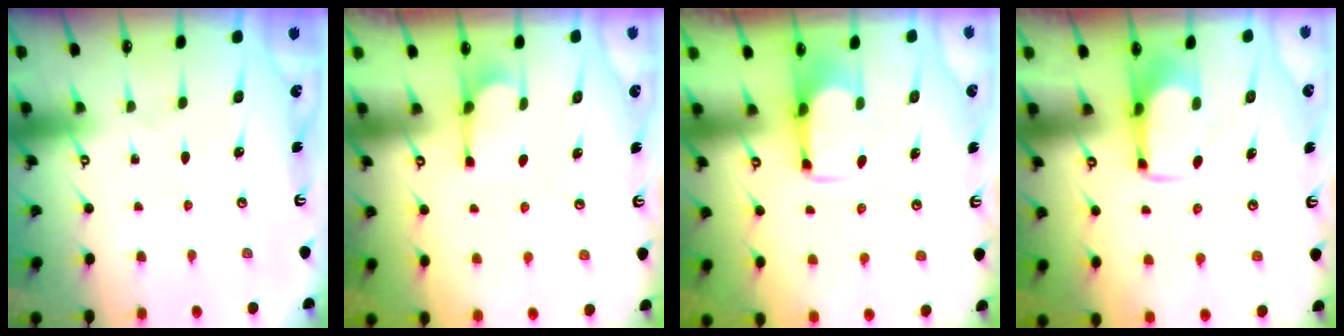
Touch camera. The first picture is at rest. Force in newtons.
{"total": 3.7, "press": 3.5, "slide": 1.1}
{"total": 2.6, "press": 2.5, "slide": 0.8}
{"total": 2.0, "press": 1.9, "slide": 0.4}